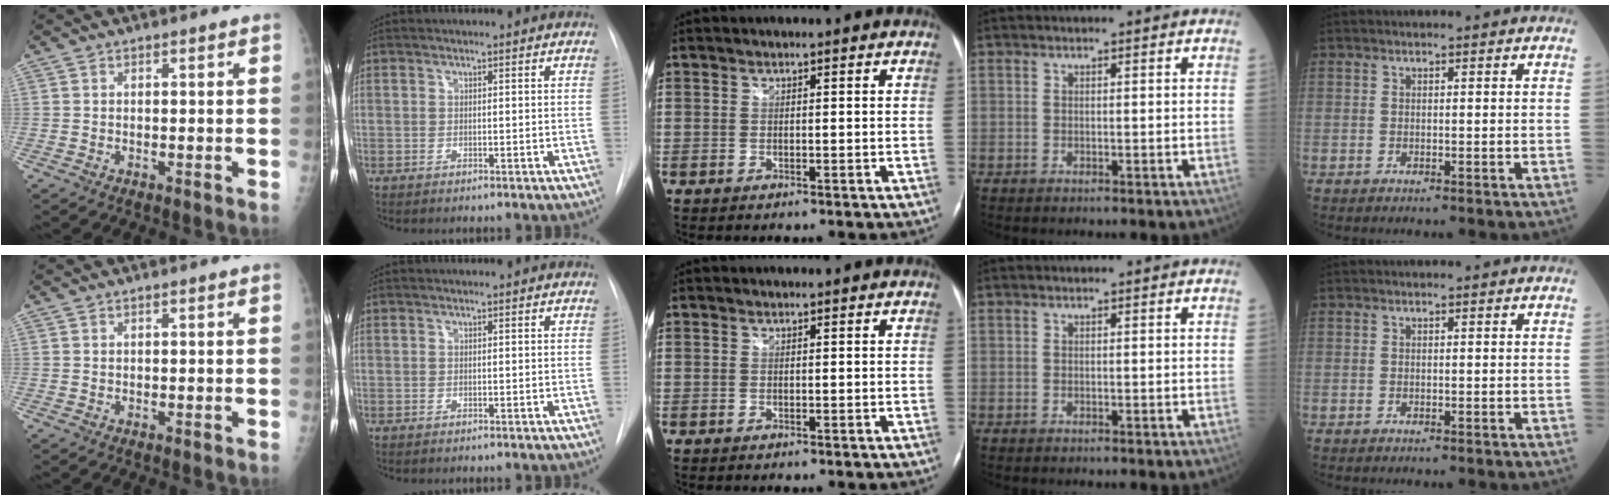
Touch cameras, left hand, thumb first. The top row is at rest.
{}